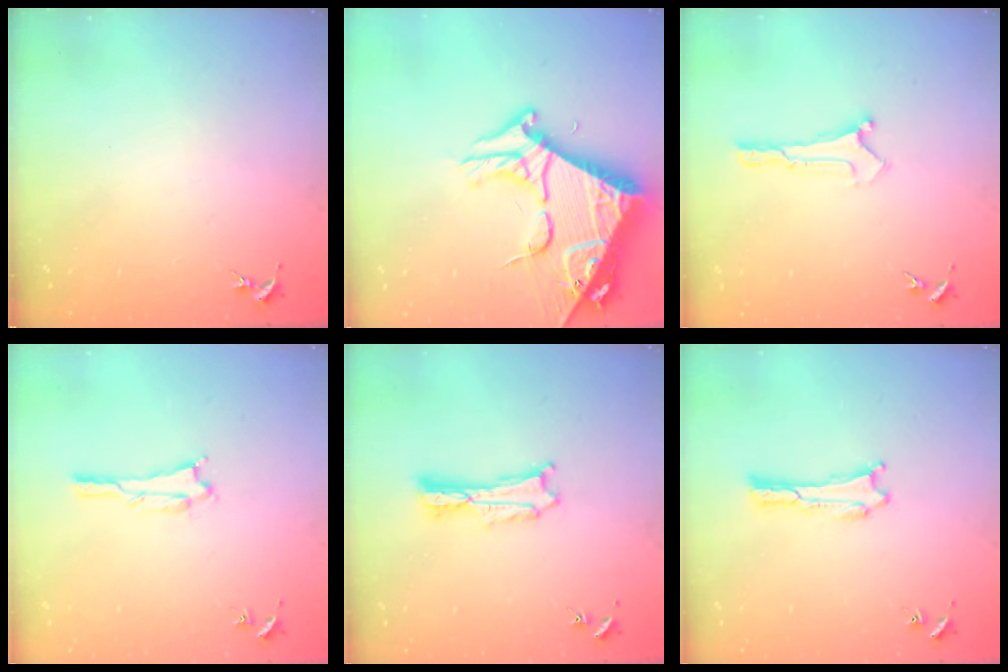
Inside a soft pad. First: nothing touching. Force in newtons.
{"total": 12.0, "press": 11.9, "slide": 1.3}
{"total": 0.0}
{"total": 1.1, "press": 1.1, "slide": 0.1}
{"total": 1.2, "press": 1.2, "slide": 0.2}
{"total": 0.0}